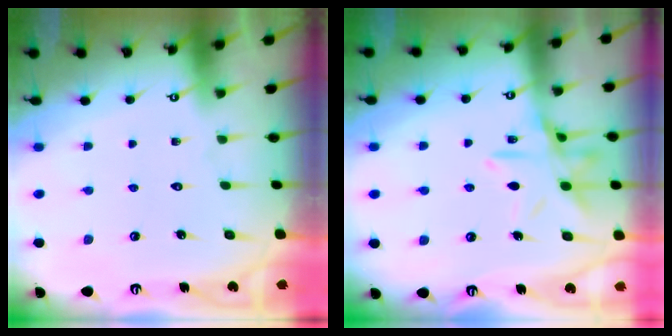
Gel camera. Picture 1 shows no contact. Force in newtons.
{"total": 12.1, "press": 12.0, "slide": 0.9}